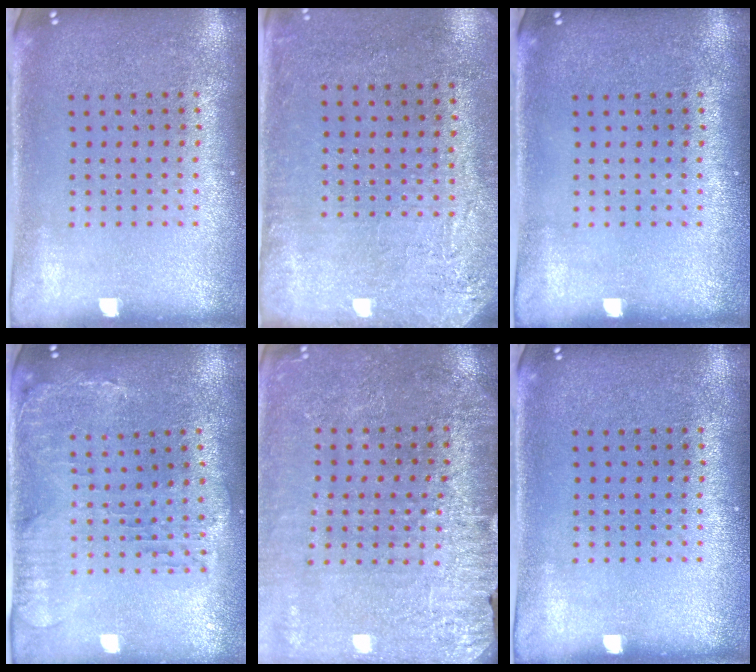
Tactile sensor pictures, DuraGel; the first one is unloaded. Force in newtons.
{"total": 2.8, "press": 2.3, "slide": 1.5}
{"total": 0.0}
{"total": 0.6, "press": 0.5, "slide": 0.3}
{"total": 2.9, "press": 2.9, "slide": 0.3}
{"total": 0.0}